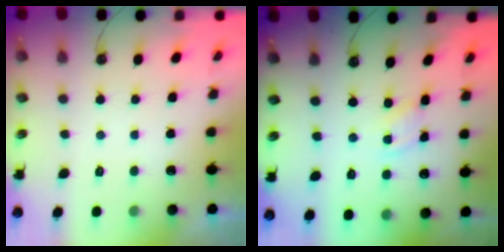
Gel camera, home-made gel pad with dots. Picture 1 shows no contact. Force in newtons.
{"total": 2.9, "press": 2.8, "slide": 0.5}